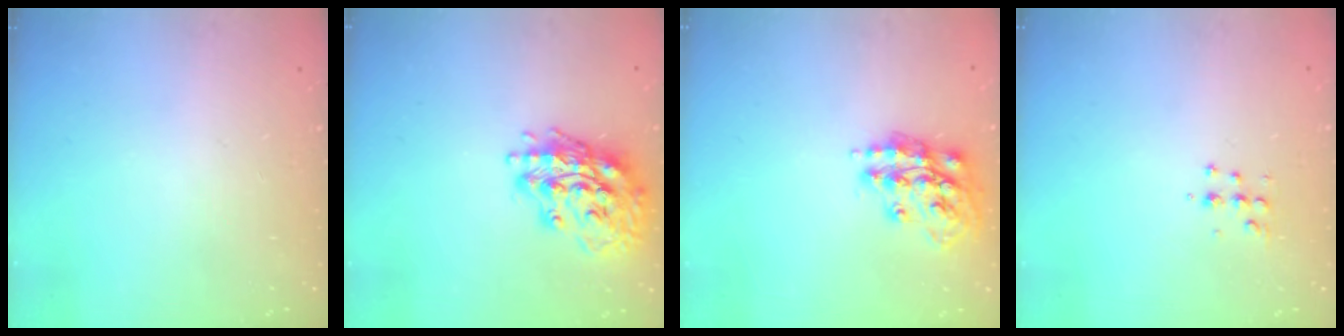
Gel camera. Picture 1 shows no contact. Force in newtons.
{"total": 17.6, "press": 17.5, "slide": 2.3}
{"total": 15.1, "press": 15.0, "slide": 1.0}
{"total": 5.4, "press": 5.3, "slide": 0.7}